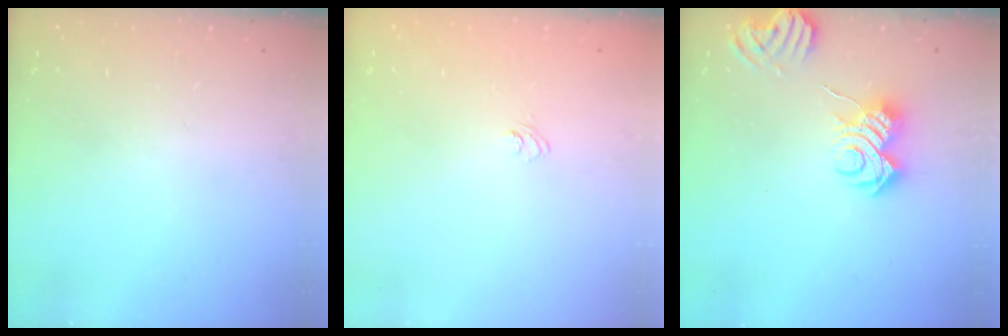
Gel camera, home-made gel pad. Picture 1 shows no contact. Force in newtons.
{"total": 4.3, "press": 4.0, "slide": 1.4}
{"total": 9.0, "press": 9.0, "slide": 1.0}